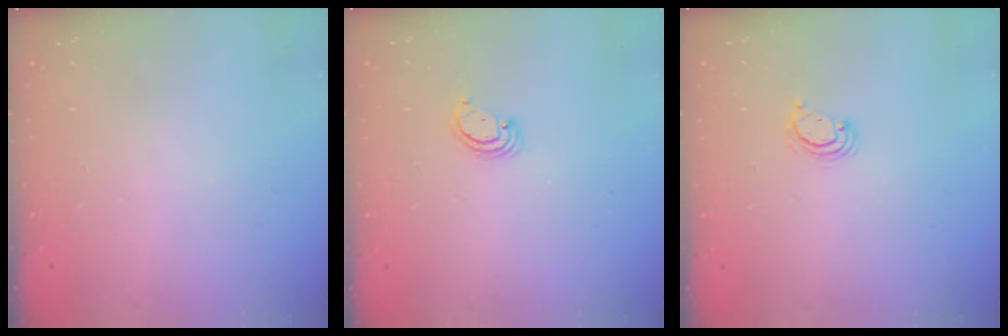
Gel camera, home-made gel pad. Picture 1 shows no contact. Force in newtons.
{"total": 2.5, "press": 2.5, "slide": 0.2}
{"total": 3.0, "press": 3.0, "slide": 0.2}